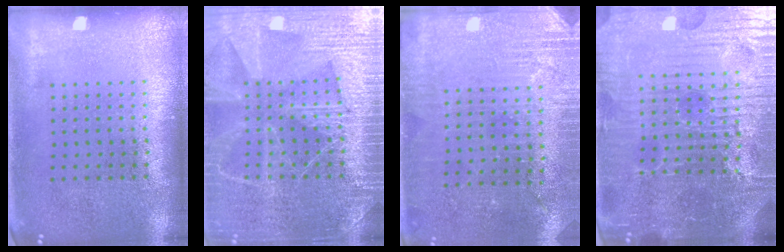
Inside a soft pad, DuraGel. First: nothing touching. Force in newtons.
{"total": 6.5, "press": 6.4, "slide": 0.8}
{"total": 2.8, "press": 2.7, "slide": 0.6}
{"total": 6.2, "press": 5.7, "slide": 2.4}